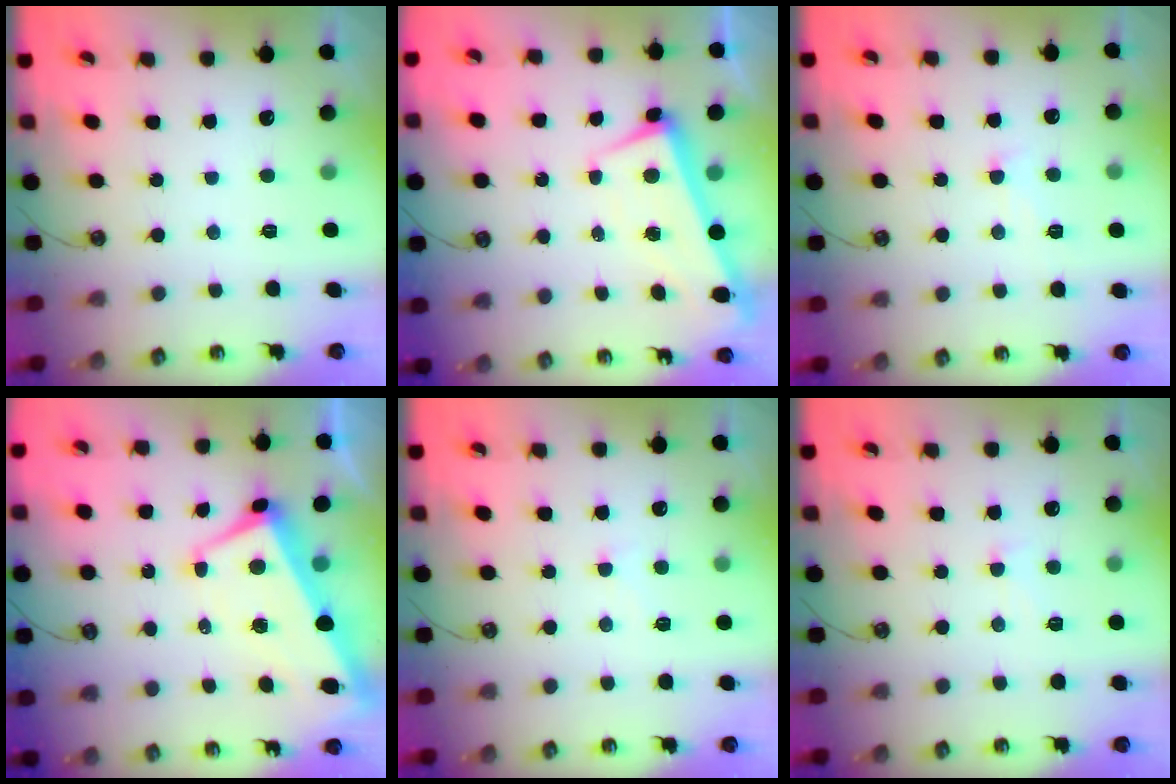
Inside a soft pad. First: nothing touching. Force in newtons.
{"total": 1.5, "press": 0.4, "slide": 1.5}
{"total": 1.7, "press": 1.6, "slide": 0.7}
{"total": 1.7, "press": 1.1, "slide": 1.3}
{"total": 2.1, "press": 2.1, "slide": 0.5}
{"total": 0.8, "press": 0.5, "slide": 0.7}